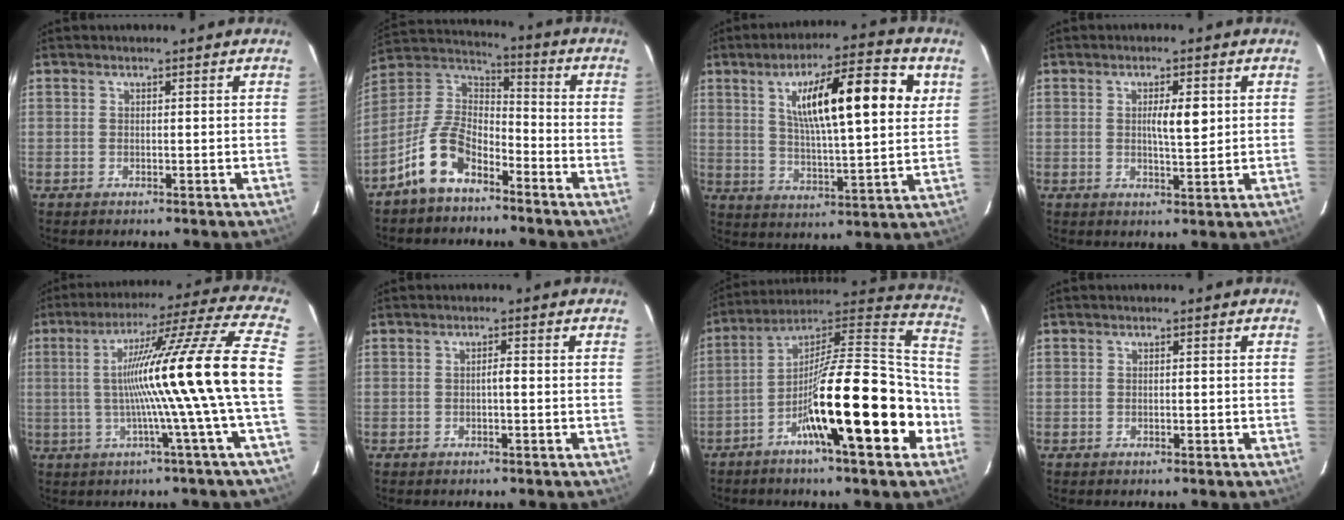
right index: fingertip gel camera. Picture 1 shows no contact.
{"total": 10.4, "force": [-6.8, 4.9, 6.2], "torque": [-0.145, 0.020, -0.135]}
{"total": 16.8, "force": [5.5, 3.0, 15.6], "torque": [-0.247, 0.019, 0.085]}
{"total": 4.6, "force": [0.8, 1.8, 4.1], "torque": [-0.061, 0.001, 0.013]}
{"total": 18.4, "force": [-1.6, -3.1, 18.1], "torque": [-0.268, 0.005, -0.038]}
{"total": 1.1, "force": [-0.3, 0.2, 1.0], "torque": [-0.017, 0.003, -0.005]}
{"total": 22.8, "force": [-8.1, 3.2, 21.0], "torque": [-0.307, 0.016, -0.129]}
{"total": 0.6, "force": [-0.2, 0.2, 0.5], "torque": [-0.011, 0.000, -0.002]}